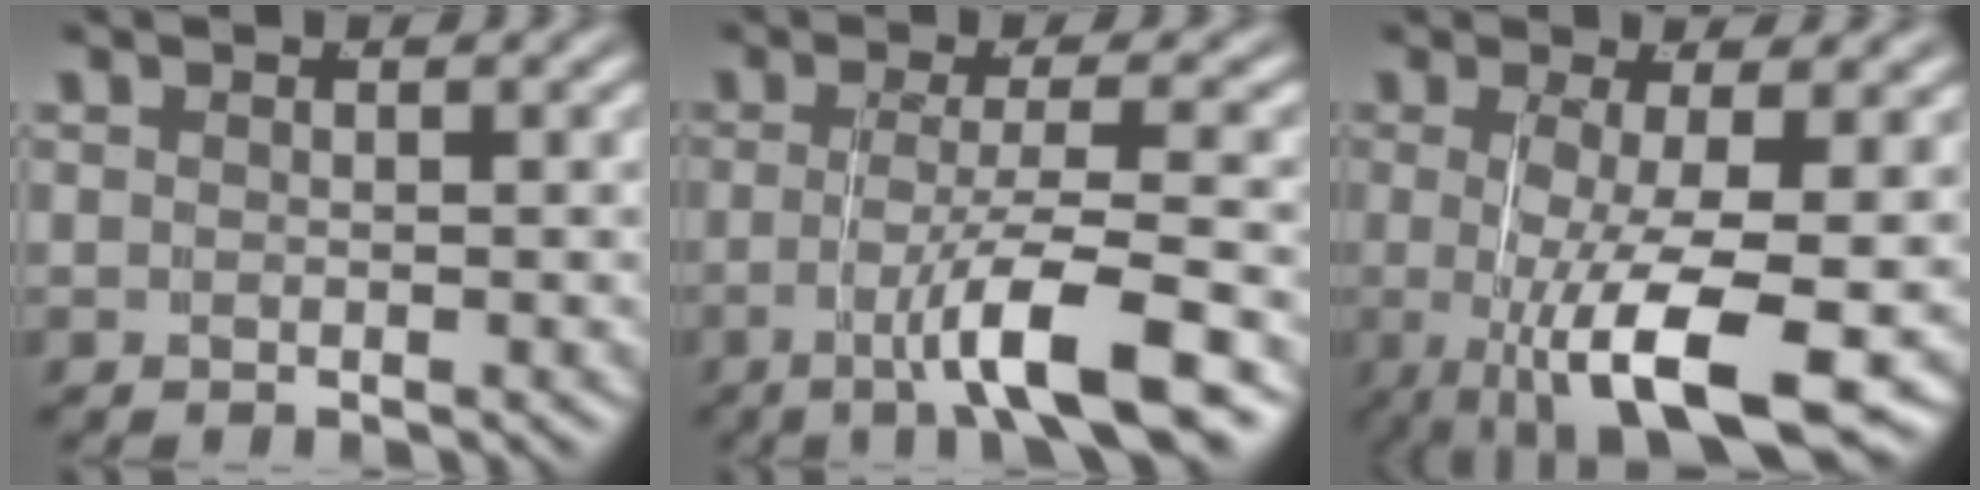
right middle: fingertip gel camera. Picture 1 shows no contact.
{"total": 6.5, "force": [-2.9, 0.9, 5.7], "torque": [-0.094, -0.010, -0.042]}
{"total": 9.3, "force": [-3.0, 2.3, 8.5], "torque": [-0.154, -0.033, -0.028]}